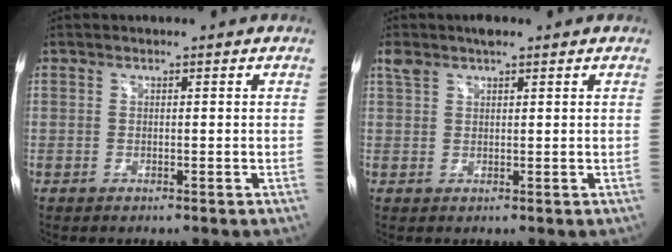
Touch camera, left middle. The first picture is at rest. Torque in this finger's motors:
{"motor_torque": [0.34, -0.22, -0.01, 0.03]}